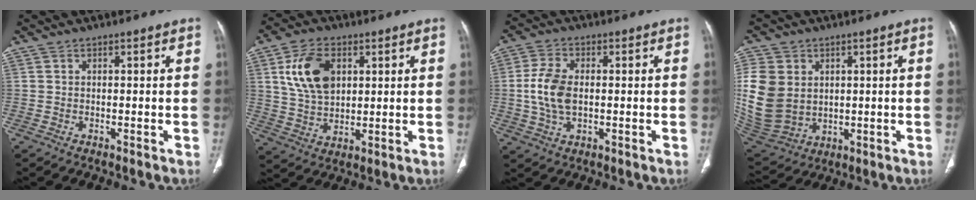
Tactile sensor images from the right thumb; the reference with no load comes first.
{"total": 11.6, "force": [3.7, 7.4, 8.0], "torque": [-0.133, -0.009, 0.074]}
{"total": 8.2, "force": [-0.1, 4.9, 6.6], "torque": [-0.143, 0.005, -0.003]}
{"total": 17.7, "force": [2.5, 14.0, 10.6], "torque": [-0.239, -0.009, 0.073]}